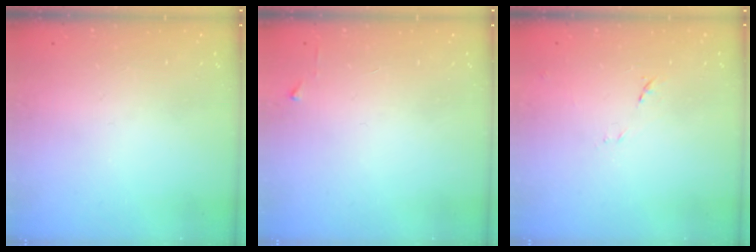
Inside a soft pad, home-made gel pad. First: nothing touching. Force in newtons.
{"total": 3.2, "press": 3.1, "slide": 0.4}
{"total": 7.1, "press": 7.1, "slide": 0.6}